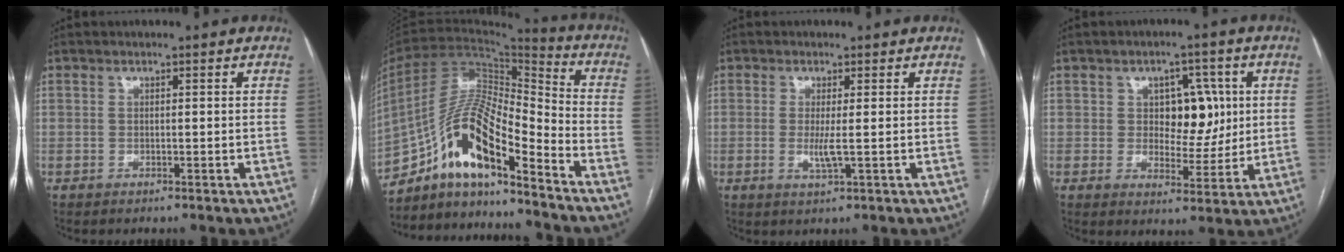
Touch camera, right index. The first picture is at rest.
{"total": 15.4, "force": [-10.4, 2.9, 10.9], "torque": [-0.198, 0.027, -0.182]}
{"total": 2.8, "force": [-0.2, 0.1, 2.8], "torque": [-0.061, -0.007, 0.000]}
{"total": 7.9, "force": [1.6, 4.9, 6.0], "torque": [-0.074, 0.014, 0.031]}